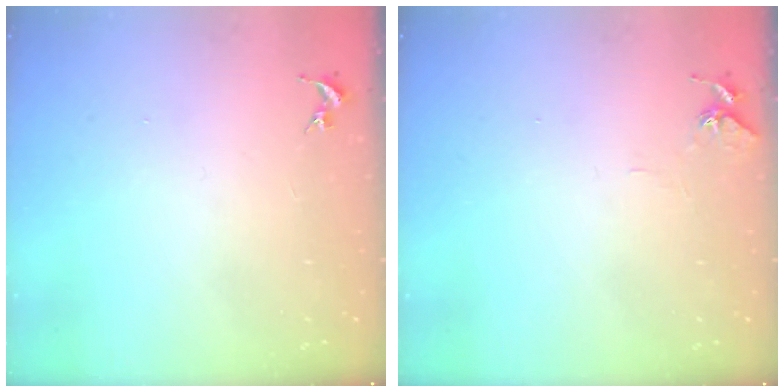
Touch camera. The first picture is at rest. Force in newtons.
{"total": 3.4, "press": 3.4, "slide": 0.3}